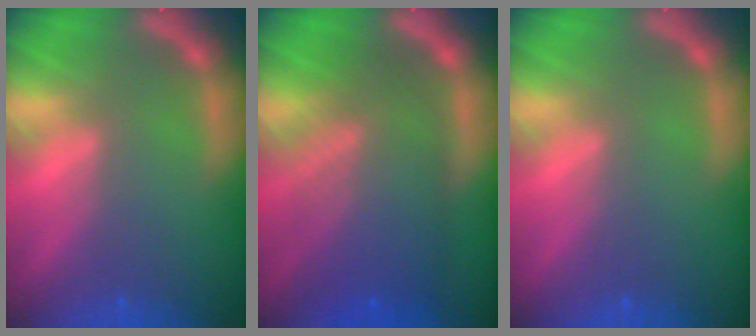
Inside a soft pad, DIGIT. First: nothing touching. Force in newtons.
{"total": 9.1}
{"total": 0.0}